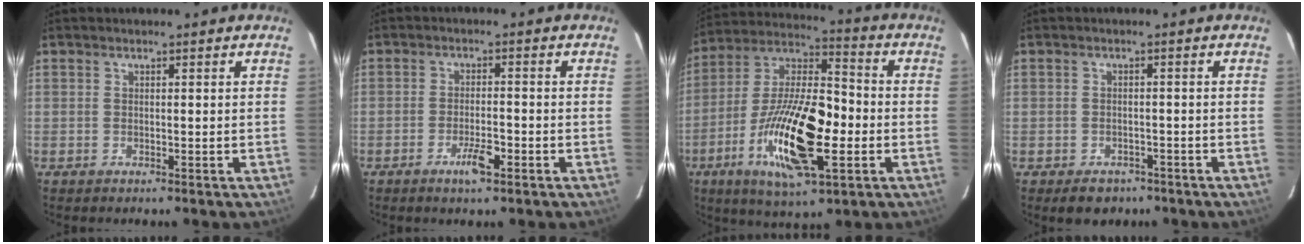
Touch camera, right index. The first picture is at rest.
{"total": 3.9, "force": [-2.1, 0.8, 3.1], "torque": [-0.058, 0.000, -0.037]}
{"total": 19.6, "force": [-5.4, 5.2, 18.1], "torque": [-0.358, -0.006, -0.093]}
{"total": 4.1, "force": [-2.7, 2.9, 1.0], "torque": [-0.014, 0.005, -0.032]}